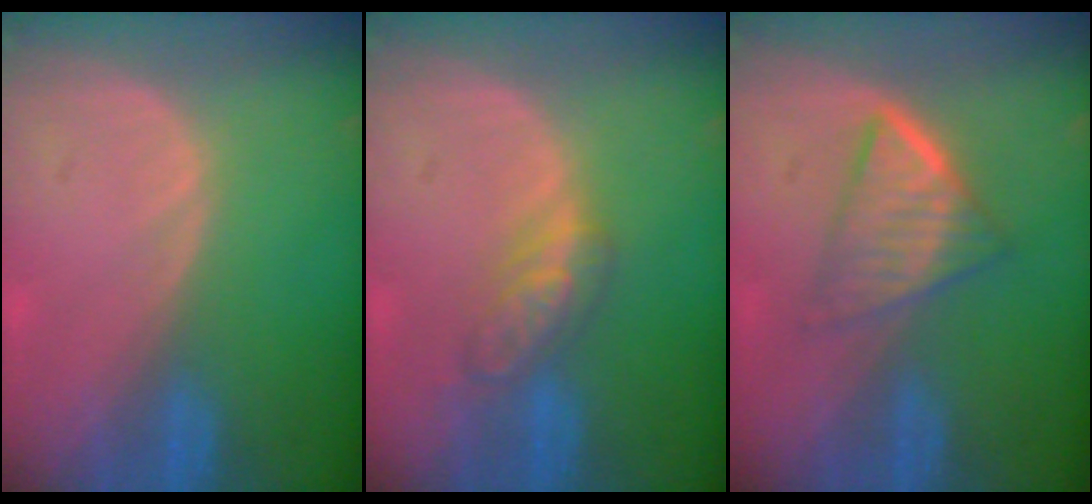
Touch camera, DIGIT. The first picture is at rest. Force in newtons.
{"total": 4.7, "press": 4.7, "slide": 0.2}
{"total": 6.6, "press": 5.6, "slide": 3.4}